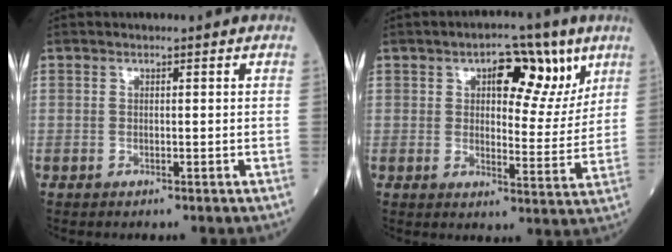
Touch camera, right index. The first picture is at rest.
{"total": 9.8, "force": [5.0, 4.6, 7.1], "torque": [-0.085, 0.008, 0.070]}